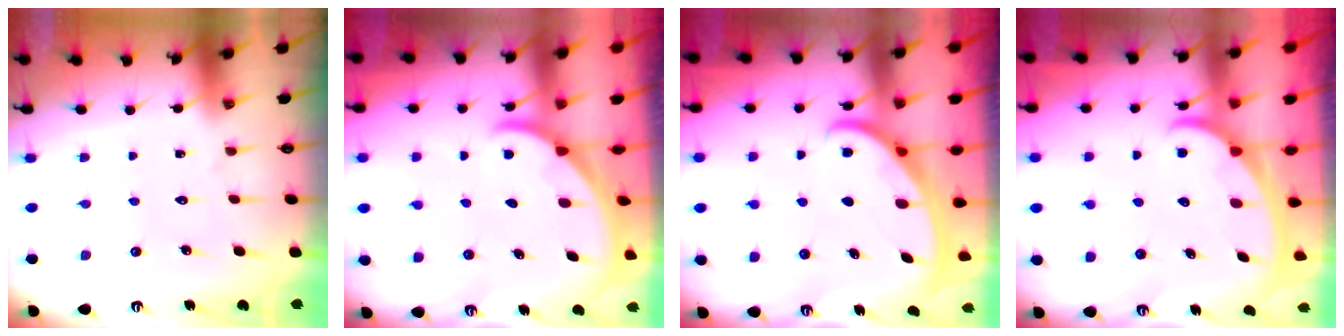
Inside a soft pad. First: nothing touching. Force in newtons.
{"total": 1.7, "press": 1.7, "slide": 0.1}
{"total": 2.5, "press": 2.5, "slide": 0.4}
{"total": 2.5, "press": 2.5, "slide": 0.3}